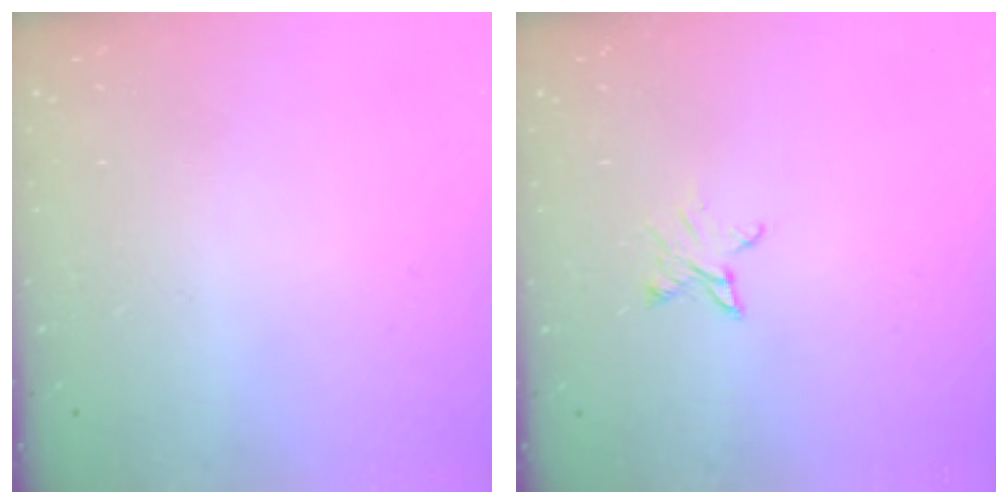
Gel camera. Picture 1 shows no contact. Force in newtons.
{"total": 3.2, "press": 3.2, "slide": 0.3}